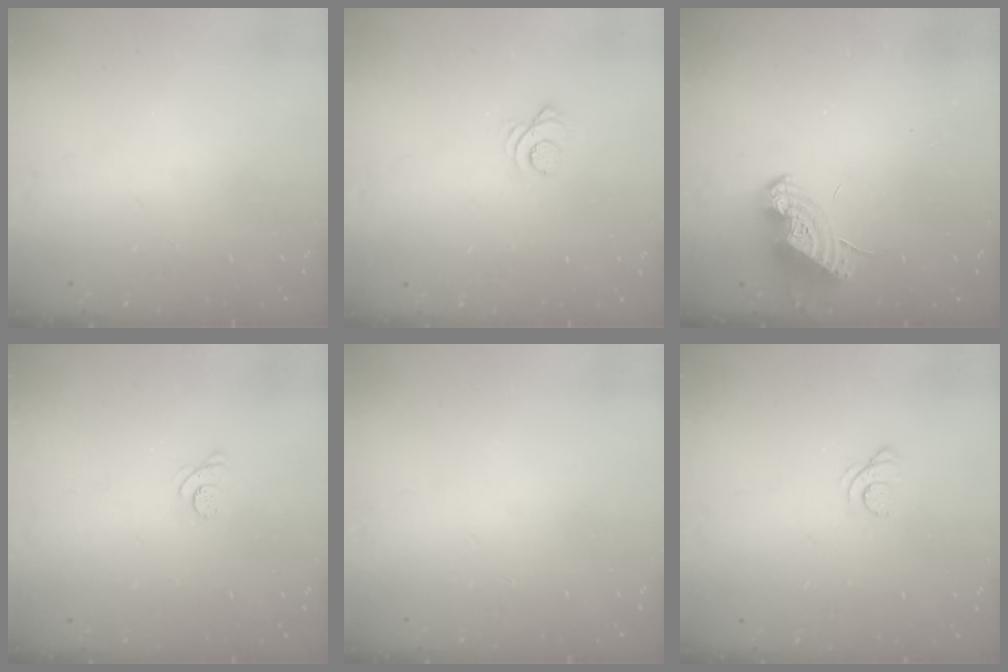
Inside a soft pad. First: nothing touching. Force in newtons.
{"total": 2.6, "press": 2.6, "slide": 0.3}
{"total": 8.5, "press": 8.4, "slide": 0.8}
{"total": 2.8, "press": 2.8, "slide": 0.4}
{"total": 0.0}
{"total": 1.8, "press": 1.8, "slide": 0.2}